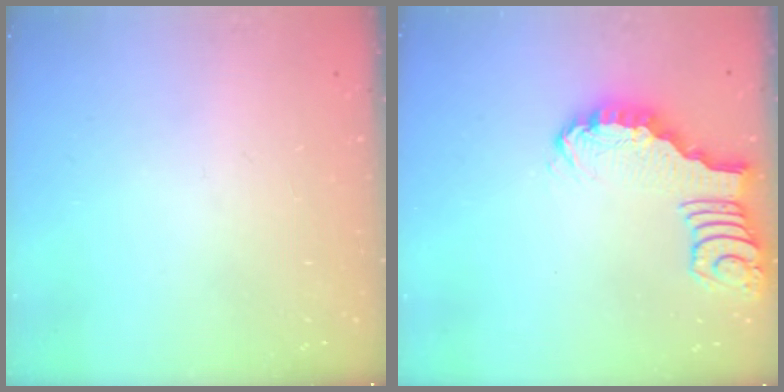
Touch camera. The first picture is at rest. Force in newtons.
{"total": 2.7, "press": 2.7, "slide": 0.4}